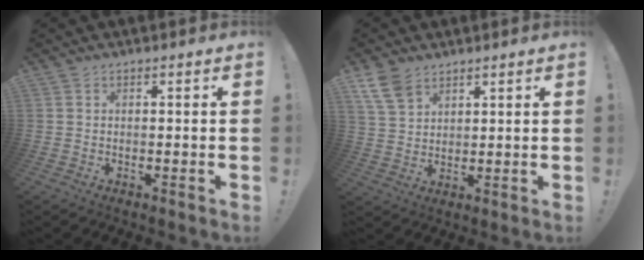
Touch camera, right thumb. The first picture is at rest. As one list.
[{"total": 8.2, "force": [5.5, 4.8, 3.6], "torque": [-0.073, -0.020, 0.113]}]